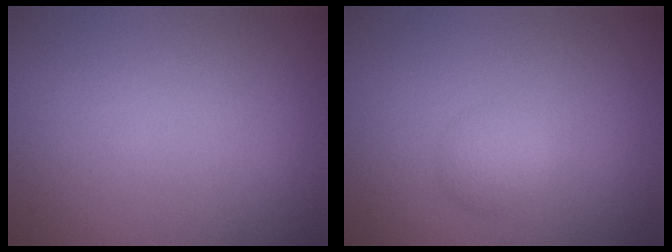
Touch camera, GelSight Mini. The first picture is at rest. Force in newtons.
{"total": 1.7, "press": 1.7, "slide": 0.0}